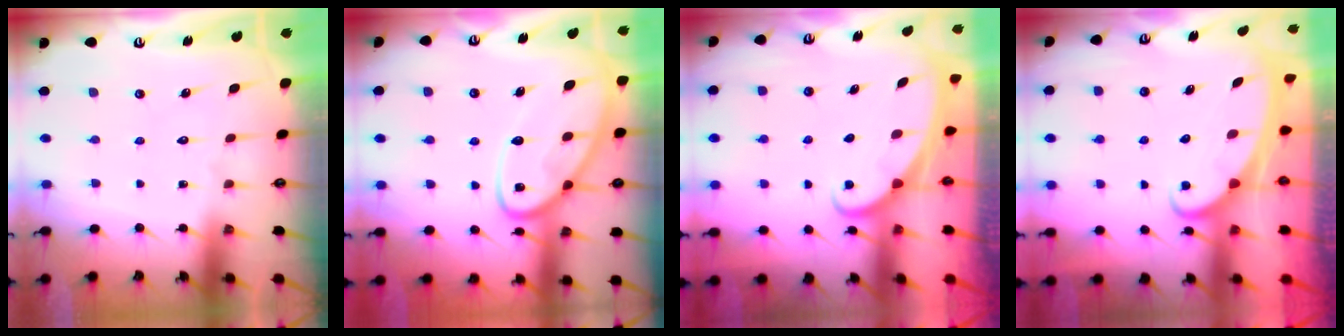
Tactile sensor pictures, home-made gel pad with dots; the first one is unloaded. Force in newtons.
{"total": 12.7, "press": 12.7, "slide": 1.1}
{"total": 1.7, "press": 1.7, "slide": 0.1}
{"total": 2.3, "press": 2.3, "slide": 0.2}